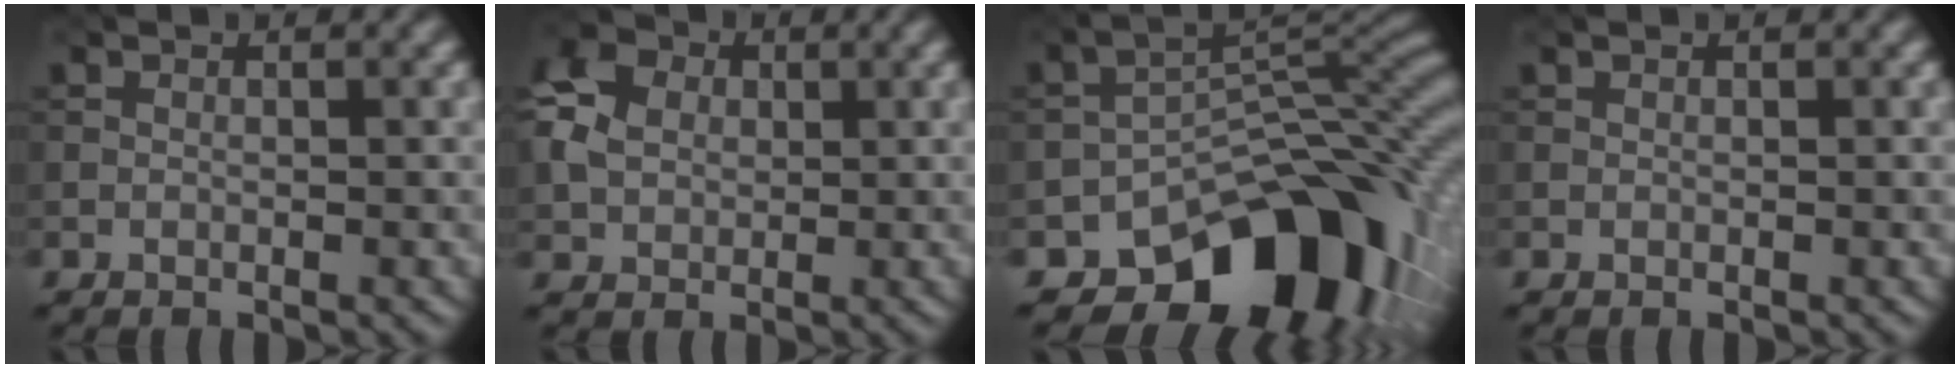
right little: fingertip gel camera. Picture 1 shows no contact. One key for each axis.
{"total": 5.4, "fx": 0.7, "fy": 4.3, "fz": 3.1, "tx": -0.075, "ty": 0.016, "tz": 0.005}
{"total": 13.7, "fx": -8.0, "fy": 7.9, "fz": 7.8, "tx": -0.087, "ty": -0.001, "tz": -0.137}
{"total": 0.0}